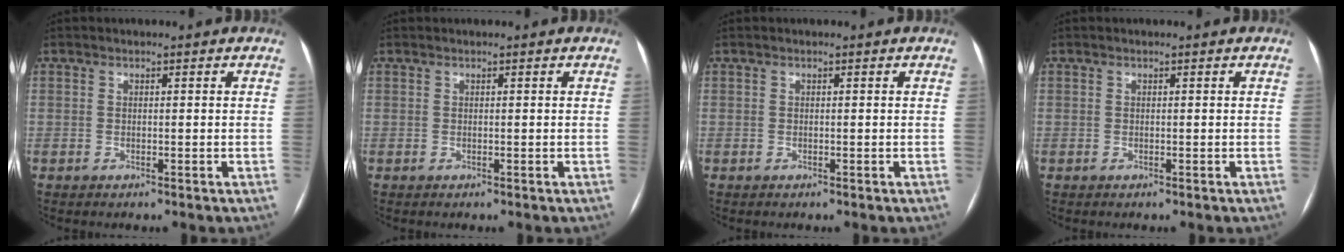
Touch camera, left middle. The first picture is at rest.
{"total": 0.0}
{"total": 0.0}
{"total": 0.0}